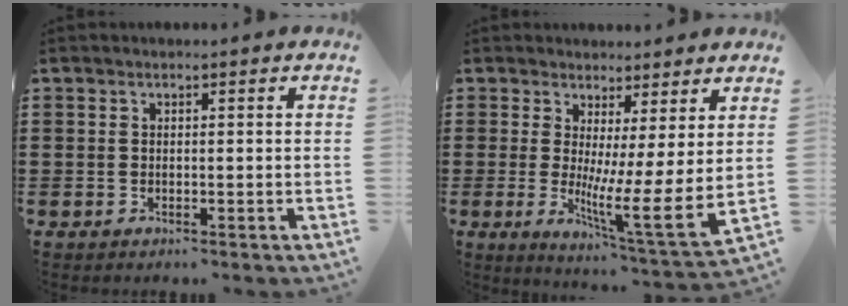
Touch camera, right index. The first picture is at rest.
{"total": 7.7, "force": [0.9, 0.4, 7.6], "torque": [-0.117, -0.055, 0.014]}